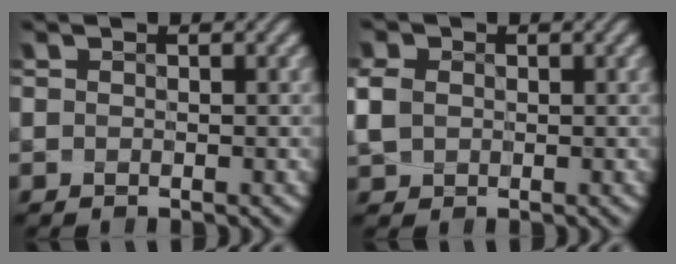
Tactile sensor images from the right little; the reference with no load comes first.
{"total": 1.4, "force": [-0.1, 1.3, 0.4], "torque": [-0.009, 0.001, -0.003]}